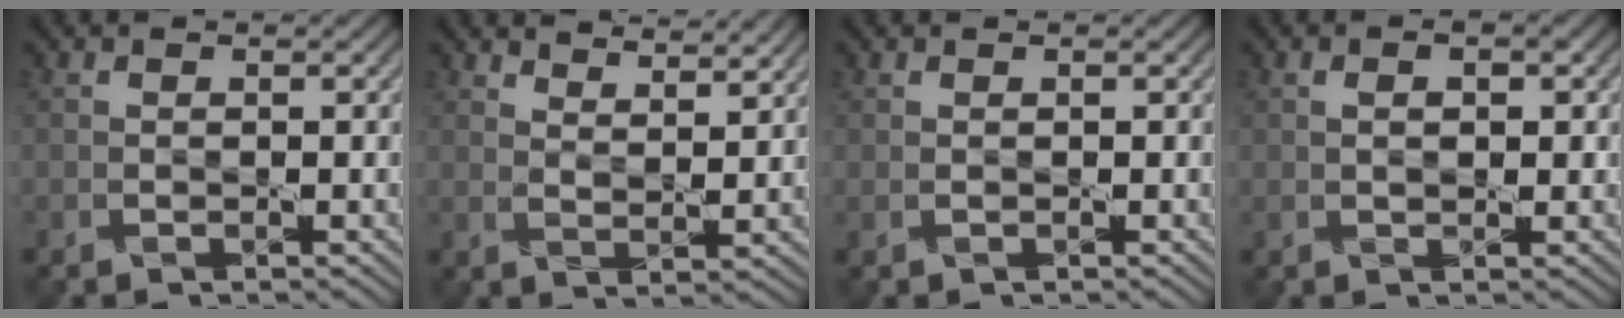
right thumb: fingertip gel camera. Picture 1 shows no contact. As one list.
[{"total": 5.2, "force": [4.5, 1.0, 2.4], "torque": [-0.038, -0.012, 0.083]}, {"total": 0.0}, {"total": 2.3, "force": [0.6, 1.2, 1.9], "torque": [-0.023, -0.010, 0.014]}]